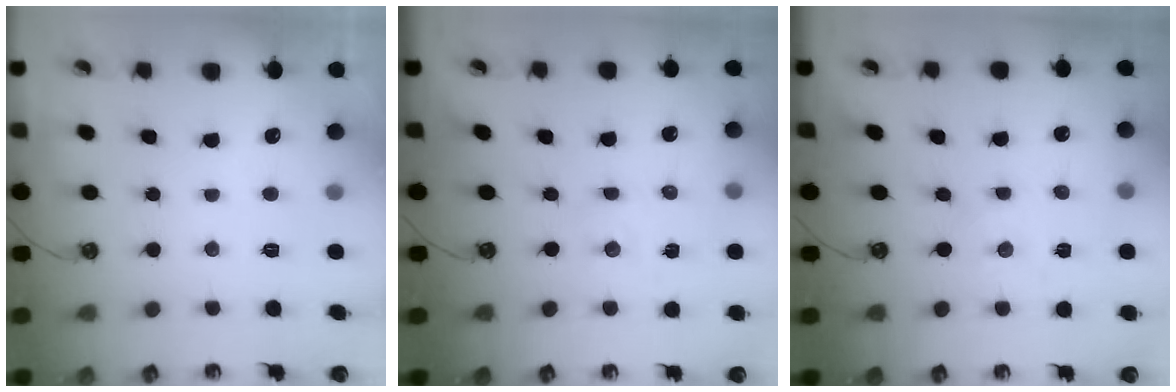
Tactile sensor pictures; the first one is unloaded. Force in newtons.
{"total": 1.4, "press": 1.4, "slide": 0.3}
{"total": 0.0}